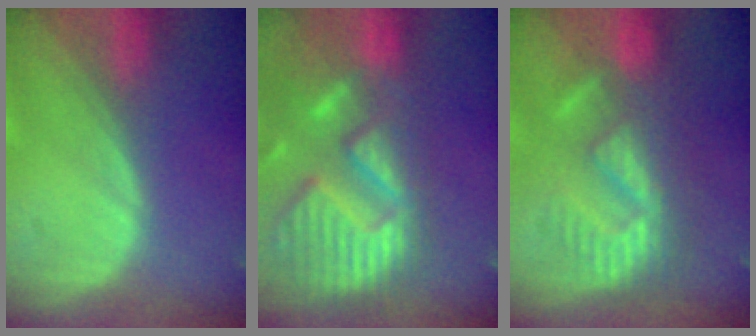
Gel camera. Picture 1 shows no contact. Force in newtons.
{"total": 14.0, "press": 11.6, "slide": 7.7}
{"total": 9.0, "press": 8.3, "slide": 3.5}